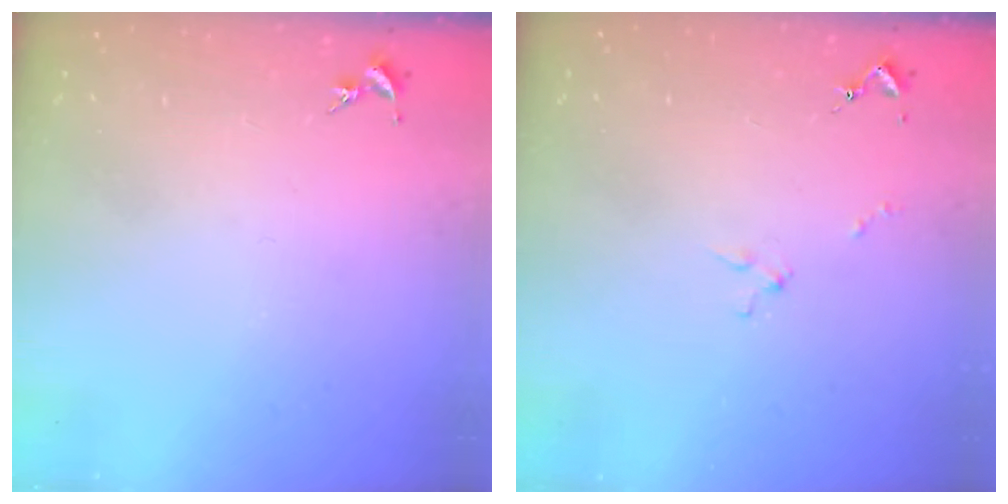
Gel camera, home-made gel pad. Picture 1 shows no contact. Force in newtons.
{"total": 1.3, "press": 1.2, "slide": 0.1}